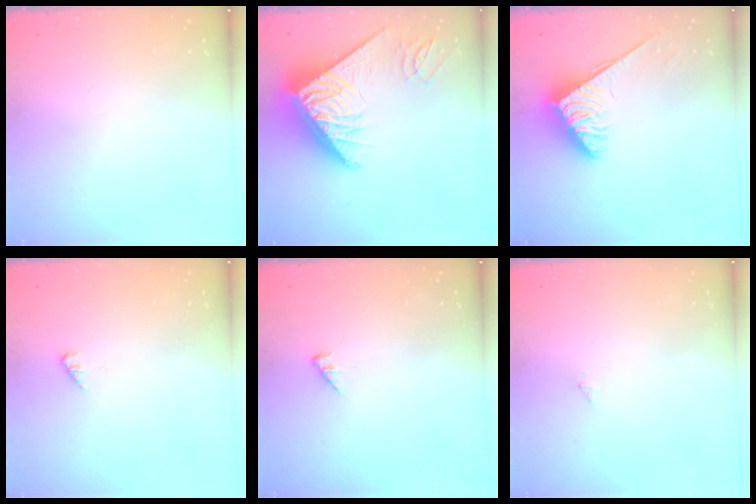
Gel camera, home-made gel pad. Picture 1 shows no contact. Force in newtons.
{"total": 18.1, "press": 18.0, "slide": 1.9}
{"total": 3.8, "press": 3.7, "slide": 0.6}
{"total": 1.6, "press": 1.6, "slide": 0.2}
{"total": 2.2, "press": 2.2, "slide": 0.2}
{"total": 0.0}